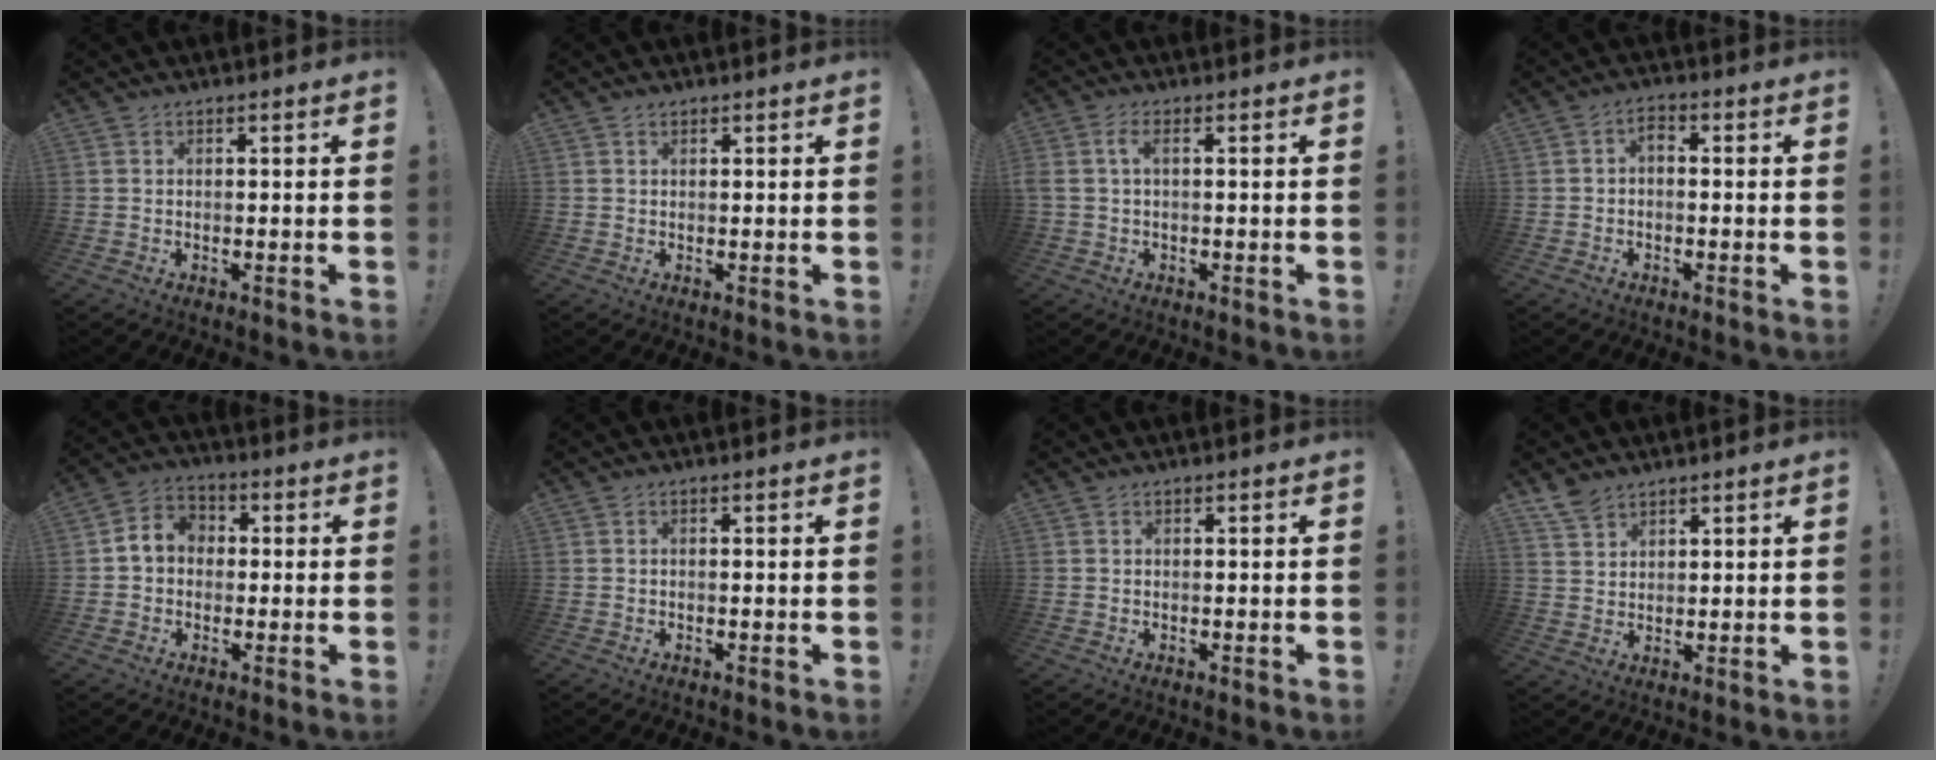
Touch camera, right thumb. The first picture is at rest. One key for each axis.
{"total": 0.7, "fx": 0.6, "fy": 0.3, "fz": 0.2, "tx": -0.001, "ty": -0.002, "tz": 0.012}
{"total": 3.2, "fx": 0.5, "fy": 1.2, "fz": 2.9, "tx": -0.077, "ty": 0.003, "tz": 0.006}
{"total": 2.3, "fx": -1.1, "fy": 1.1, "fz": 1.7, "tx": -0.034, "ty": 0.010, "tz": -0.021}
{"total": 6.7, "fx": 0.1, "fy": 5.9, "fz": 3.3, "tx": -0.055, "ty": 0.021, "tz": 0.005}
{"total": 0.0}
{"total": 0.0}
{"total": 5.5, "fx": 4.4, "fy": 3.1, "fz": 1.3, "tx": -0.024, "ty": -0.025, "tz": 0.084}